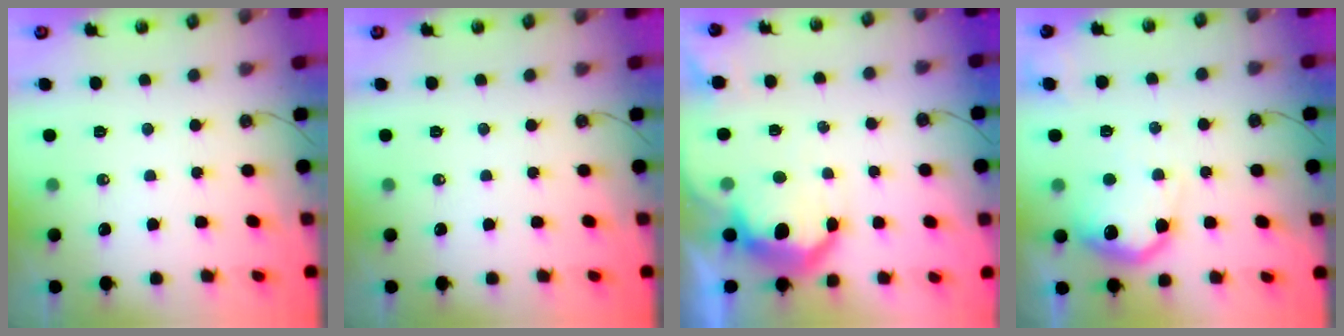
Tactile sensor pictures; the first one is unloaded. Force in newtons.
{"total": 0.0}
{"total": 11.8, "press": 11.8, "slide": 0.8}
{"total": 15.2, "press": 15.1, "slide": 1.1}